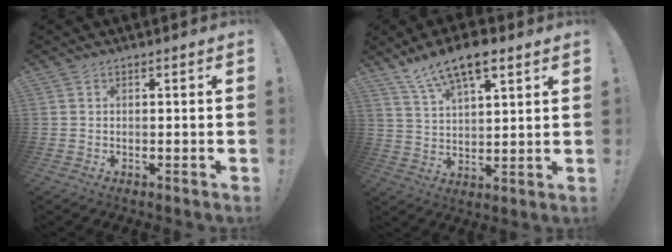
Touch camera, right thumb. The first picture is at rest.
{"total": 11.6, "force": [8.0, 4.2, 7.2], "torque": [-0.135, -0.033, 0.146]}